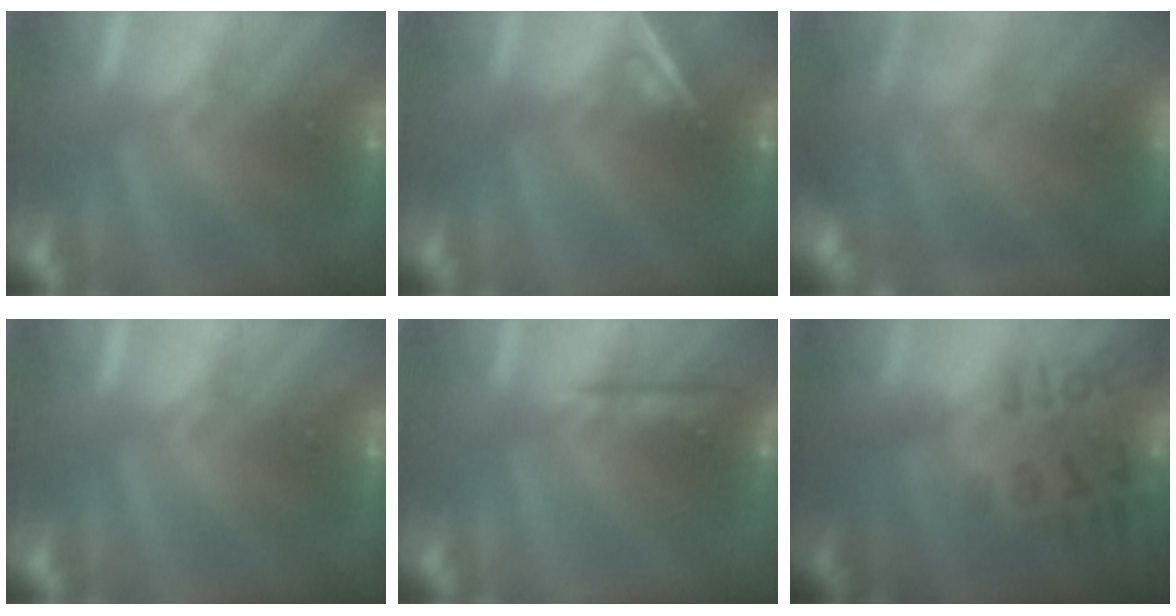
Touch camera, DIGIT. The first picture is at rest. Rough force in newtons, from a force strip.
{"total": 2.1}
{"total": 11.8}
{"total": 0.0}
{"total": 2.2}
{"total": 2.8}